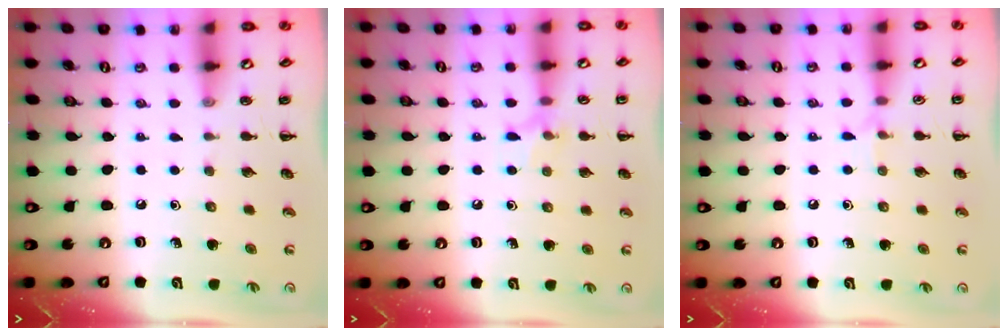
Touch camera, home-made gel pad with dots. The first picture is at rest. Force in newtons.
{"total": 6.6, "press": 6.4, "slide": 1.9}
{"total": 4.1, "press": 3.8, "slide": 1.4}